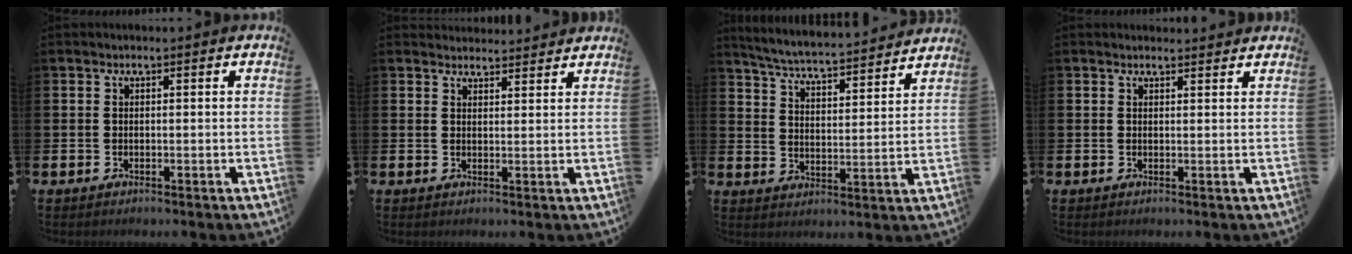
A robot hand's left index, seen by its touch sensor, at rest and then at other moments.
{"total": 2.7, "force": [2.6, 0.6, -0.2], "torque": [0.009, -0.016, 0.047]}
{"total": 5.7, "force": [5.6, 0.0, 1.2], "torque": [-0.048, -0.046, 0.095]}
{"total": 1.3, "force": [1.3, 0.3, 0.0], "torque": [0.005, -0.004, 0.022]}